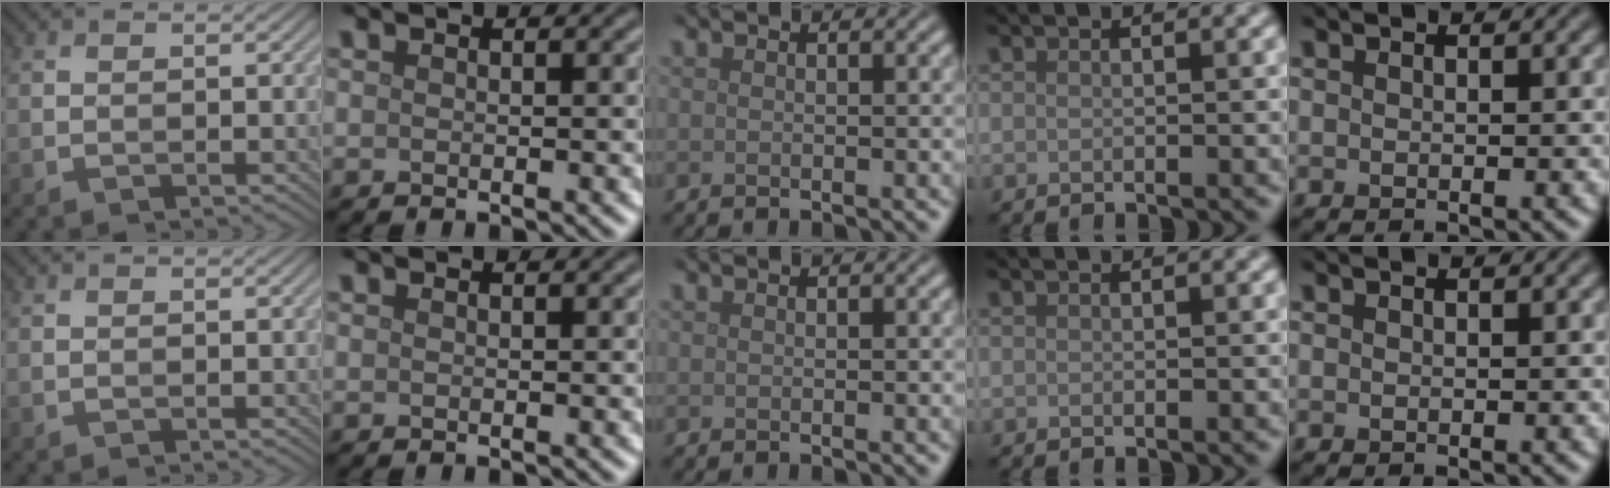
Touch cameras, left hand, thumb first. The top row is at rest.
{}